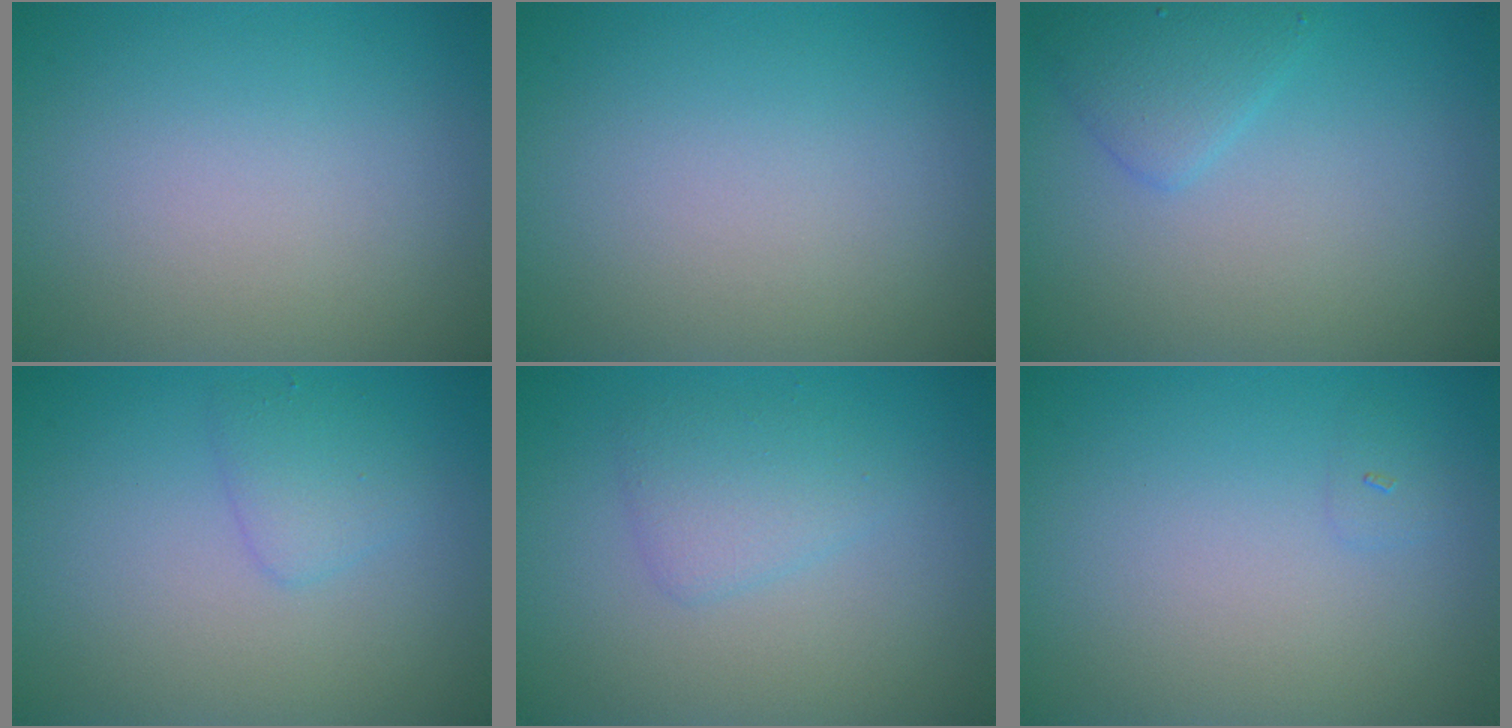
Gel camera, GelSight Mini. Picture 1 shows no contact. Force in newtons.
{"total": 0.0}
{"total": 2.1, "press": 2.1, "slide": 0.0}
{"total": 1.7, "press": 1.7, "slide": 0.2}
{"total": 2.1, "press": 2.1, "slide": 0.0}
{"total": 0.6, "press": 0.6, "slide": 0.1}